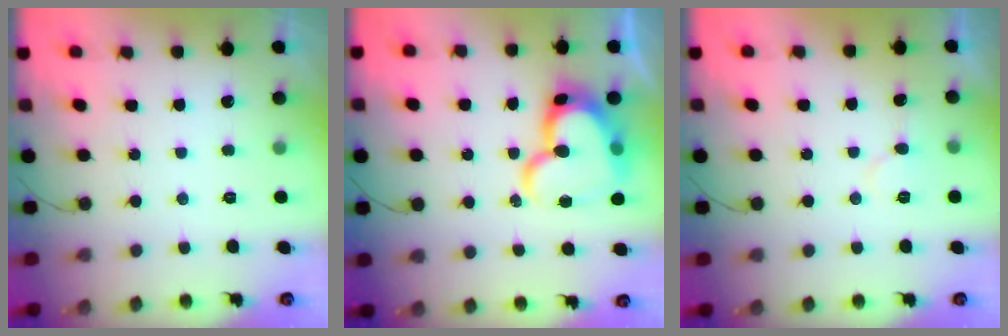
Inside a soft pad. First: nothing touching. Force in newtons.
{"total": 19.4, "press": 19.4, "slide": 1.5}
{"total": 4.7, "press": 4.7, "slide": 0.3}